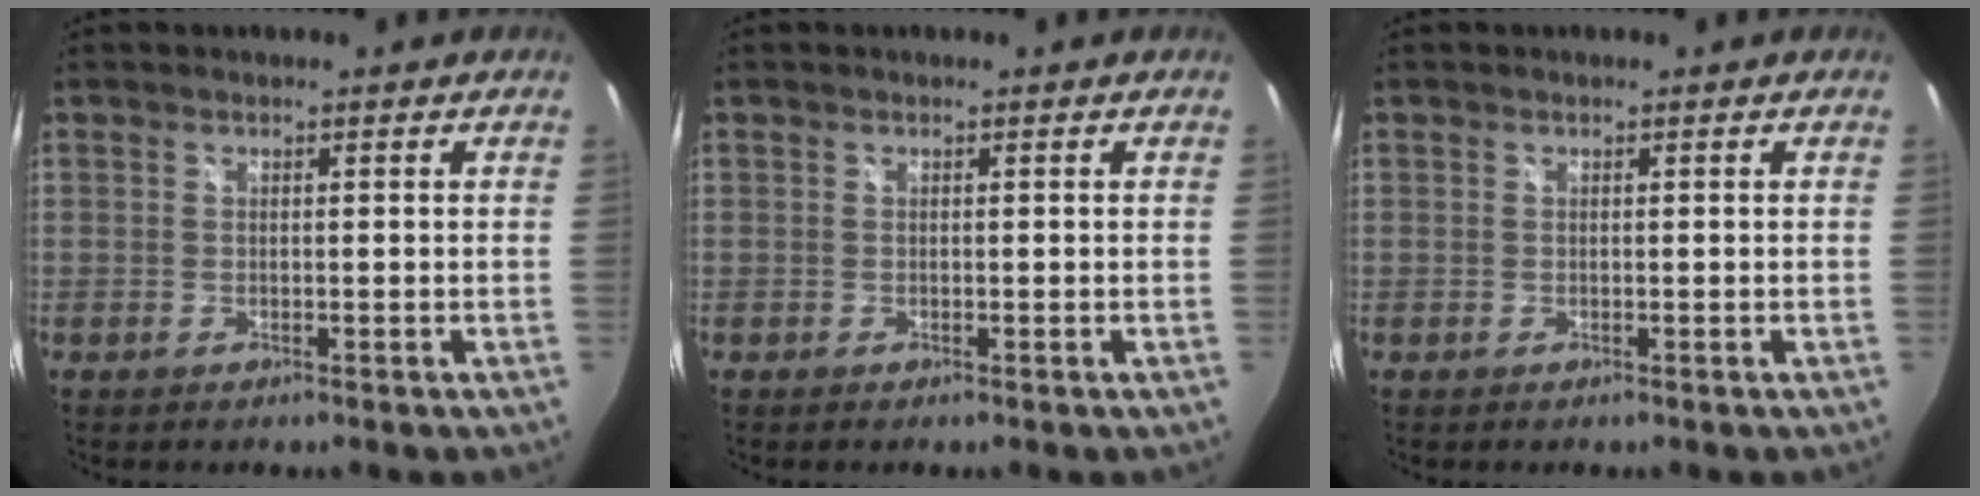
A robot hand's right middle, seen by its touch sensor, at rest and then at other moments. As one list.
[{"total": 0.0}, {"total": 0.0}]